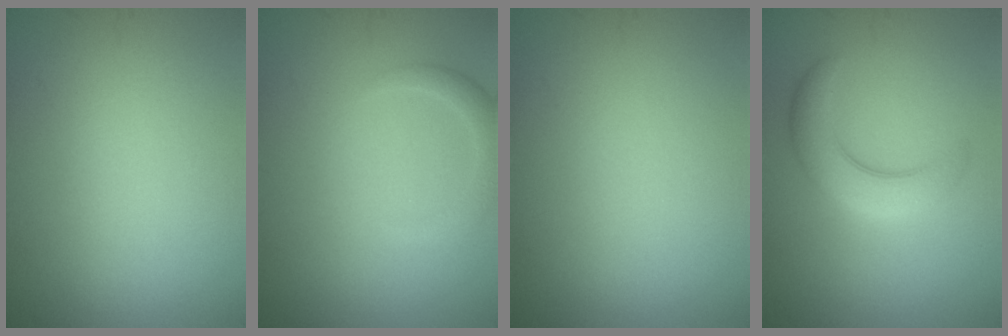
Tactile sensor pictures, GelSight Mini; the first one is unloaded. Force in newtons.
{"total": 2.0, "press": 2.0, "slide": 0.3}
{"total": 0.0}
{"total": 4.3, "press": 4.2, "slide": 0.2}